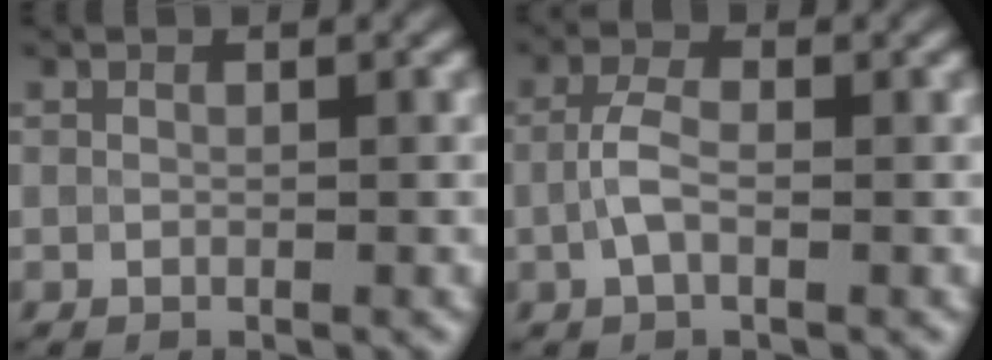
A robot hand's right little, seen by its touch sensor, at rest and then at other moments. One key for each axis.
{"total": 2.2, "fx": -0.1, "fy": 1.0, "fz": 2.0, "tx": -0.041, "ty": 0.007, "tz": -0.009}